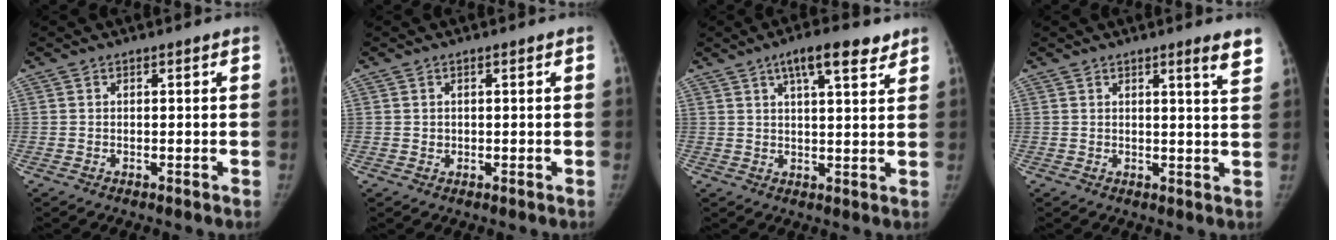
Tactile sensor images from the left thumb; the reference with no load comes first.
{"total": 0.6, "force": [0.2, 0.6, 0.1], "torque": [0.008, 0.000, 0.004]}
{"total": 8.6, "force": [5.3, 2.5, 6.3], "torque": [-0.079, -0.016, 0.079]}
{"total": 4.5, "force": [3.1, 0.0, 3.3], "torque": [-0.040, -0.022, 0.039]}